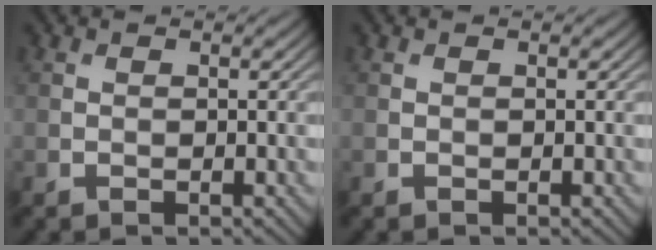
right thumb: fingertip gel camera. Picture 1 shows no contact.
{"total": 0.0}